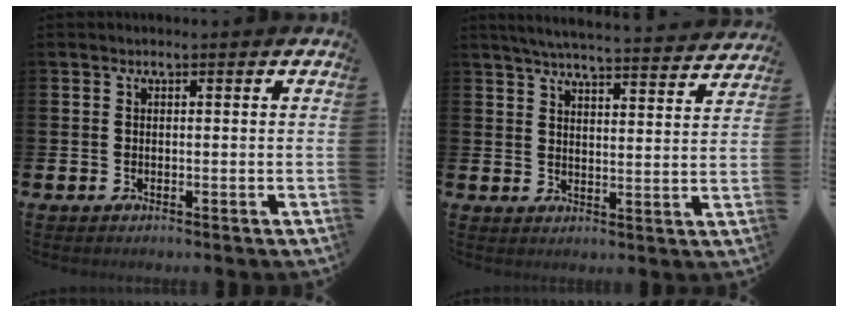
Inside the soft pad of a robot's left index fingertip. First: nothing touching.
{"total": 5.4, "force": [5.3, 0.0, 1.3], "torque": [-0.039, -0.039, 0.091]}